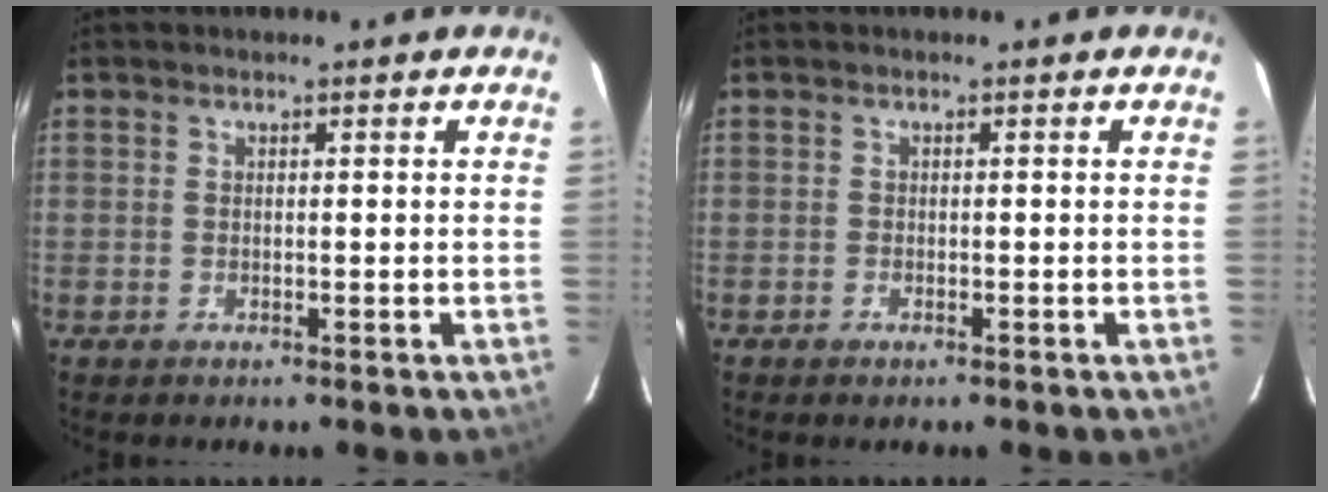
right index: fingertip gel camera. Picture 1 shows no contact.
{"total": 0.8, "force": [-0.6, 0.4, 0.3], "torque": [-0.006, -0.003, -0.012]}